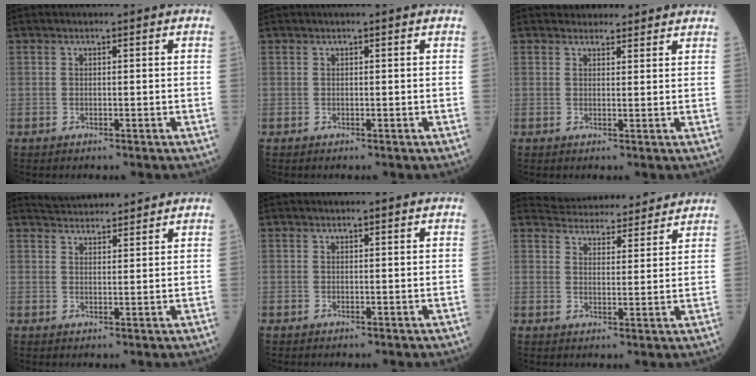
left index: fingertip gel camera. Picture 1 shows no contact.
{"total": 0.0}
{"total": 4.5, "force": [4.2, 1.3, 0.6], "torque": [-0.005, 0.016, 0.050]}
{"total": 6.3, "force": [6.2, 0.5, 1.0], "torque": [-0.025, 0.030, 0.094]}
{"total": 1.0, "force": [0.9, 0.0, 0.5], "torque": [-0.010, 0.014, 0.015]}
{"total": 12.8, "force": [12.4, 2.4, 2.2], "torque": [-0.025, 0.020, 0.162]}